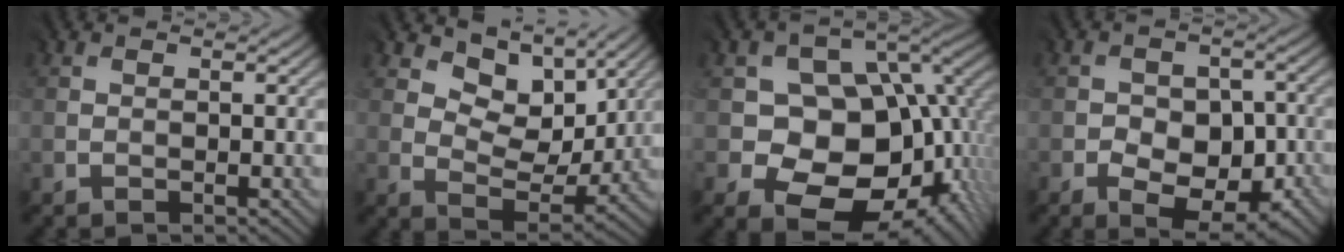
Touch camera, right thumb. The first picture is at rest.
{"total": 7.8, "force": [4.9, 4.6, 3.9], "torque": [-0.073, -0.010, 0.084]}
{"total": 14.1, "force": [-1.4, 10.4, 9.5], "torque": [-0.134, -0.022, -0.011]}
{"total": 7.5, "force": [-2.8, 4.8, 5.0], "torque": [-0.081, -0.014, -0.031]}